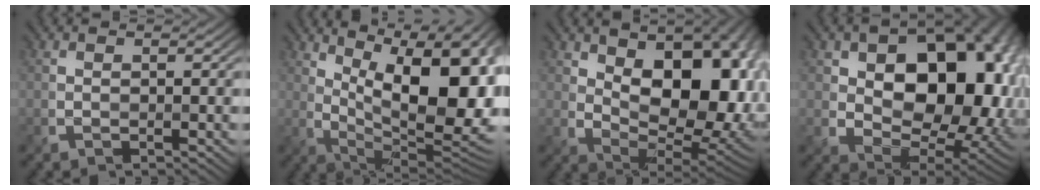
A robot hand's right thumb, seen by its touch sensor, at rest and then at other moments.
{"total": 15.4, "force": [4.2, 6.5, 13.3], "torque": [-0.186, 0.010, 0.073]}
{"total": 15.4, "force": [3.1, 9.1, 12.0], "torque": [-0.147, -0.001, 0.059]}
{"total": 17.9, "force": [2.8, 12.4, 12.6], "torque": [-0.132, -0.006, 0.060]}